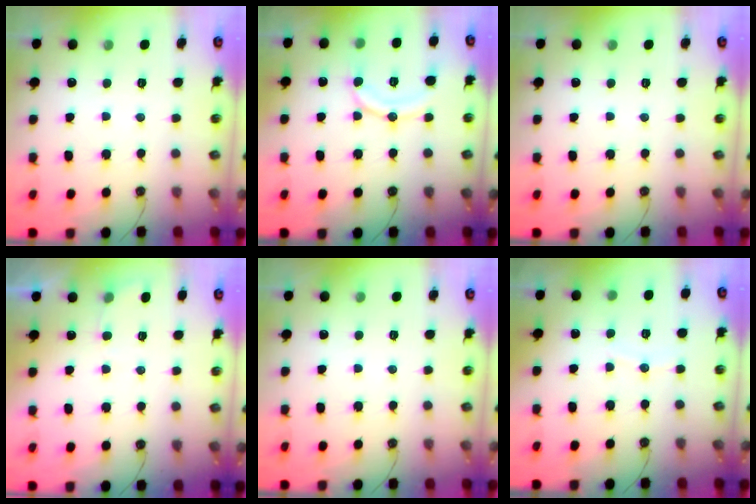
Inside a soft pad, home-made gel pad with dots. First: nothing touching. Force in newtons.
{"total": 11.7, "press": 11.7, "slide": 1.0}
{"total": 0.0}
{"total": 3.6, "press": 3.6, "slide": 0.3}
{"total": 0.0}
{"total": 3.8, "press": 3.7, "slide": 0.8}